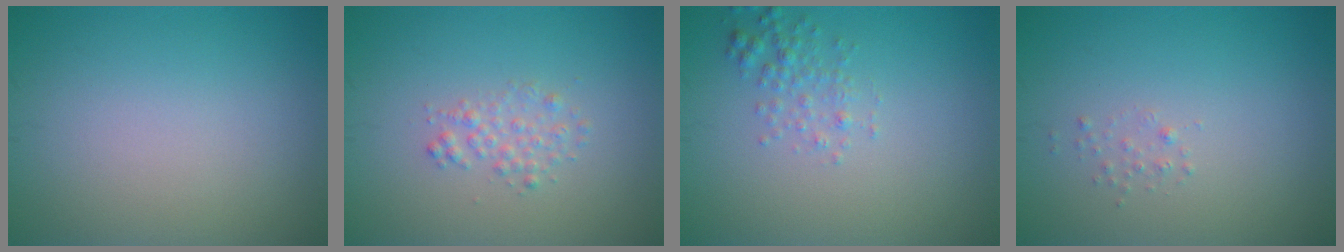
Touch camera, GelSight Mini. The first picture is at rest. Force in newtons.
{"total": 1.5, "press": 1.5, "slide": 0.0}
{"total": 1.6, "press": 1.6, "slide": 0.1}
{"total": 0.6, "press": 0.6, "slide": 0.0}